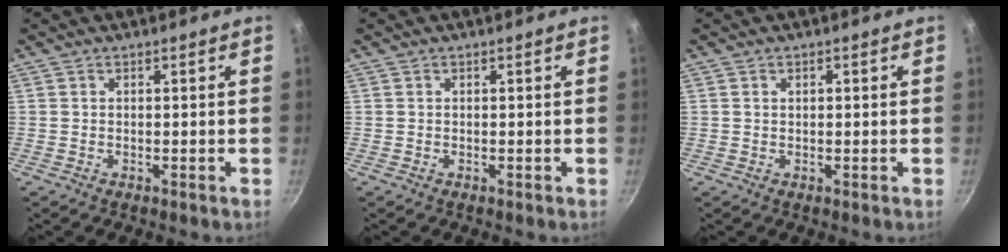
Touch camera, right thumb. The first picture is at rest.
{"total": 0.0}
{"total": 0.6, "force": [0.2, 0.5, 0.4], "torque": [-0.003, 0.003, 0.003]}